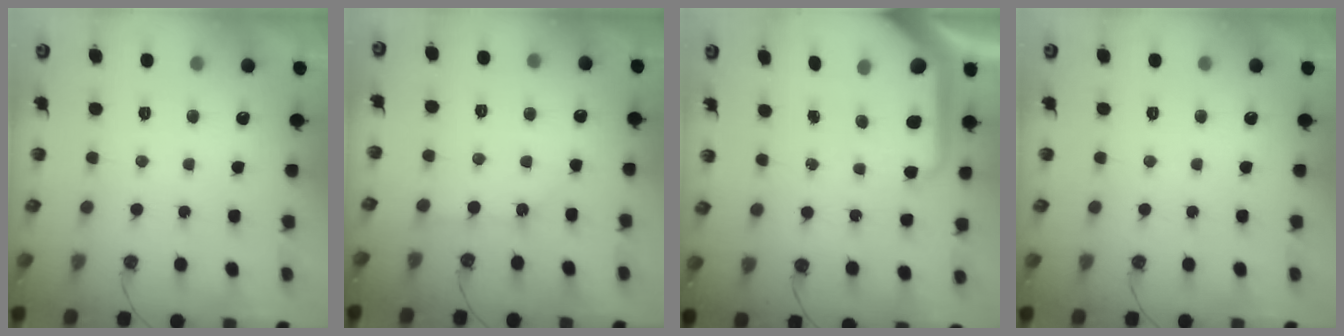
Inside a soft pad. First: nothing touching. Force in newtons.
{"total": 1.5, "press": 1.5, "slide": 0.3}
{"total": 12.6, "press": 12.5, "slide": 1.6}
{"total": 0.0}